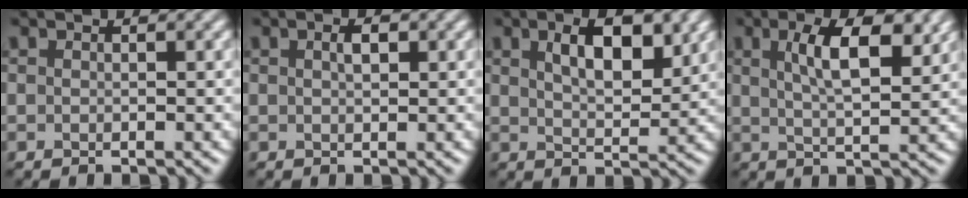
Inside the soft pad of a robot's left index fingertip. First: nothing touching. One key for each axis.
{"total": 1.4, "fx": 0.5, "fy": 0.5, "fz": 1.2, "tx": -0.021, "ty": 0.002, "tz": 0.009}
{"total": 5.4, "fx": 2.4, "fy": 2.1, "fz": 4.3, "tx": -0.069, "ty": 0.003, "tz": 0.039}
{"total": 5.9, "fx": 2.3, "fy": 1.8, "fz": 5.1, "tx": -0.082, "ty": 0.001, "tz": 0.038}